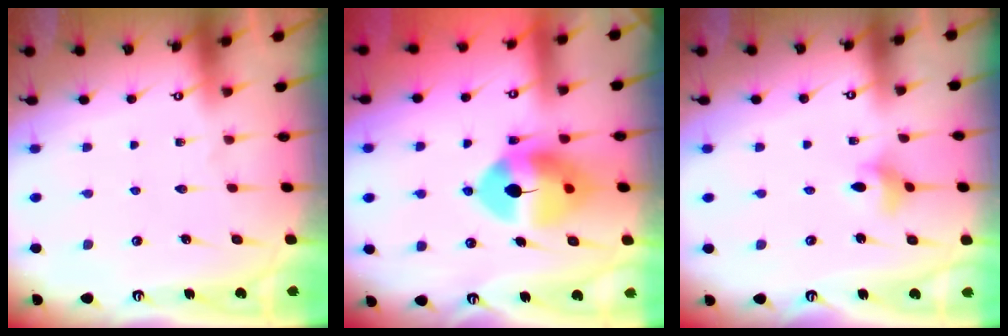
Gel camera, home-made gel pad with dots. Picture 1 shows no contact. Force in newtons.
{"total": 10.9, "press": 10.8, "slide": 1.7}
{"total": 3.8, "press": 3.8, "slide": 0.6}